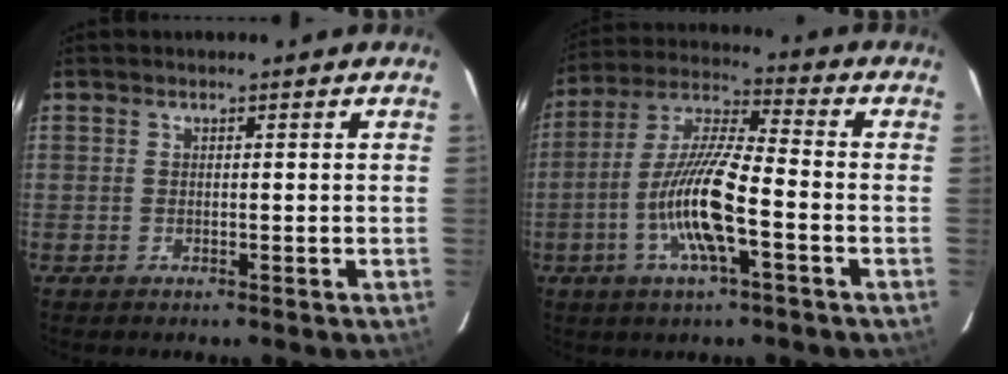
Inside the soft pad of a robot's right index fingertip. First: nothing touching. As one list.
[{"total": 13.1, "force": [-3.9, 1.8, 12.4], "torque": [-0.247, 0.000, -0.074]}]